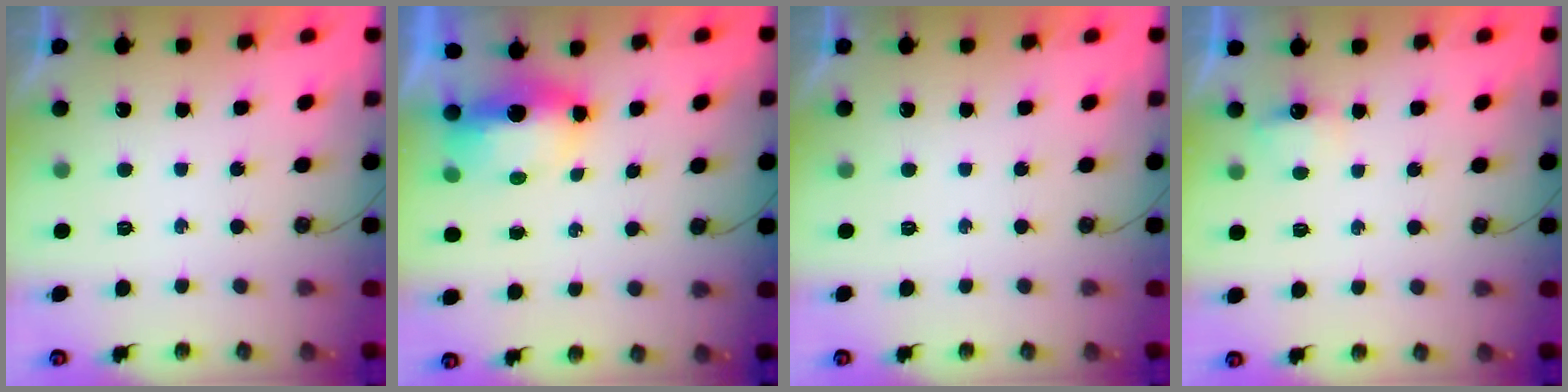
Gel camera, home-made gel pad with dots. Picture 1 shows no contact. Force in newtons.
{"total": 11.5, "press": 8.0, "slide": 8.3}
{"total": 0.0}
{"total": 2.9, "press": 2.9, "slide": 0.3}